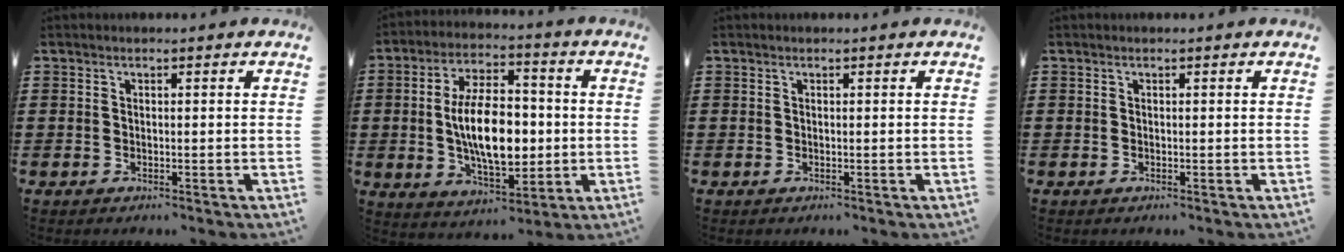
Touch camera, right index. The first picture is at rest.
{"total": 11.9, "force": [-0.3, 6.0, 10.3], "torque": [-0.188, -0.005, -0.012]}
{"total": 0.0}
{"total": 0.0}